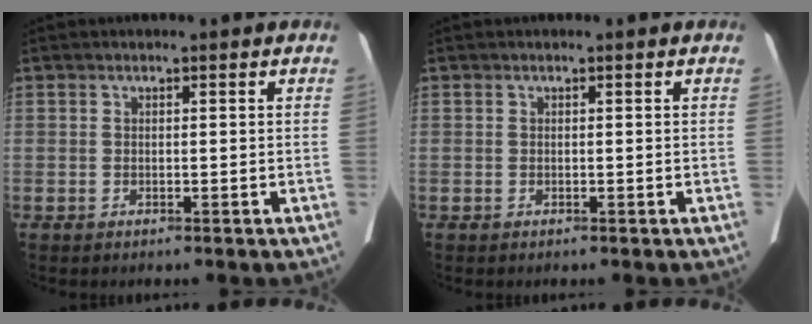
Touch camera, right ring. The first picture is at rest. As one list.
[{"total": 0.0}]